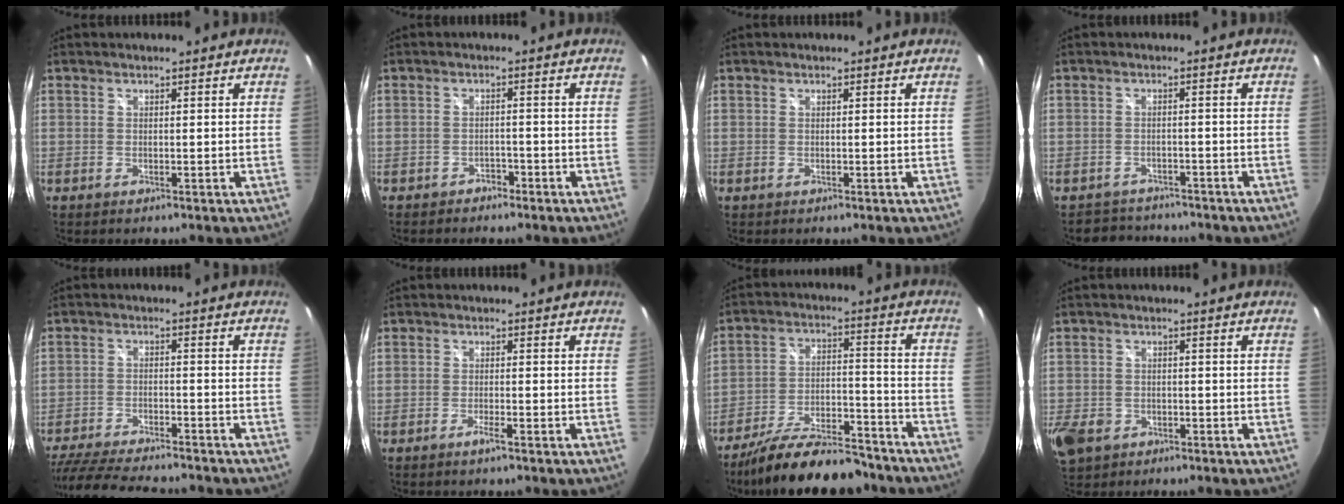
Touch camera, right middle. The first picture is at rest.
{"total": 2.6, "force": [-2.3, 1.0, 0.6], "torque": [-0.017, -0.004, -0.036]}
{"total": 0.0}
{"total": 3.8, "force": [-3.5, 1.5, -0.3], "torque": [-0.002, 0.015, -0.058]}
{"total": 18.1, "force": [-15.6, 3.7, 8.5], "torque": [-0.177, -0.033, -0.249]}
{"total": 1.6, "force": [-1.0, -0.4, 1.2], "torque": [-0.028, -0.001, -0.025]}
{"total": 19.7, "force": [-16.3, 5.2, 9.7], "torque": [-0.174, -0.012, -0.242]}
{"total": 10.3, "force": [-4.9, 7.5, 5.0], "torque": [-0.154, -0.021, -0.086]}